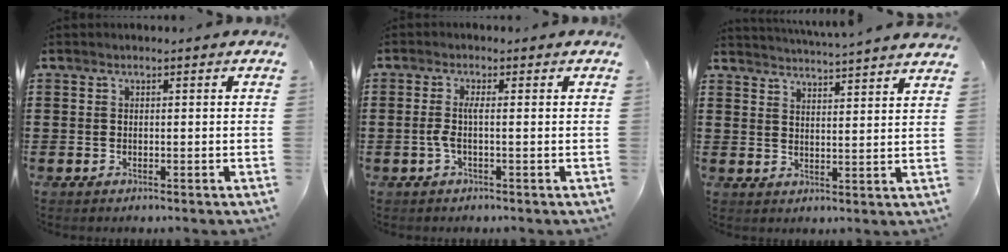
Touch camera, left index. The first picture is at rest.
{"total": 2.6, "force": [-0.5, 0.1, 2.5], "torque": [-0.062, -0.006, -0.015]}
{"total": 4.0, "force": [3.9, -1.0, 0.3], "torque": [-0.021, -0.026, 0.067]}